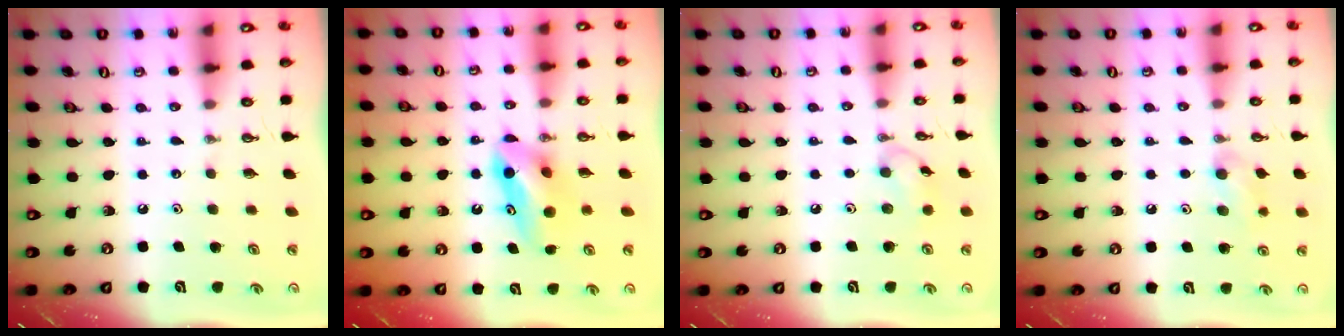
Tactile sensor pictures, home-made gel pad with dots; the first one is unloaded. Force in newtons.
{"total": 8.1, "press": 7.9, "slide": 1.3}
{"total": 7.1, "press": 7.1, "slide": 0.5}
{"total": 9.0, "press": 6.3, "slide": 6.5}